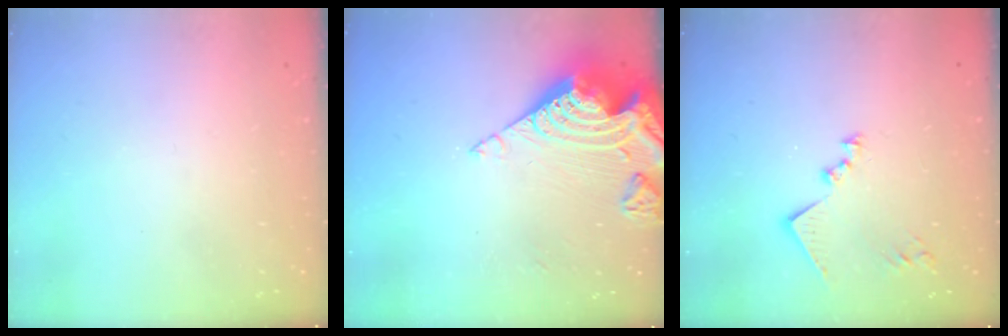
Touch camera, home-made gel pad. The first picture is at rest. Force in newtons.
{"total": 21.6, "press": 21.4, "slide": 3.1}
{"total": 10.4, "press": 10.4, "slide": 0.3}